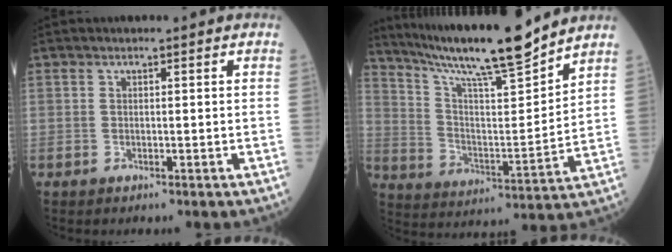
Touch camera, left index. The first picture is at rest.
{"total": 17.4, "force": [14.9, -0.2, 9.0], "torque": [-0.159, -0.006, 0.253]}